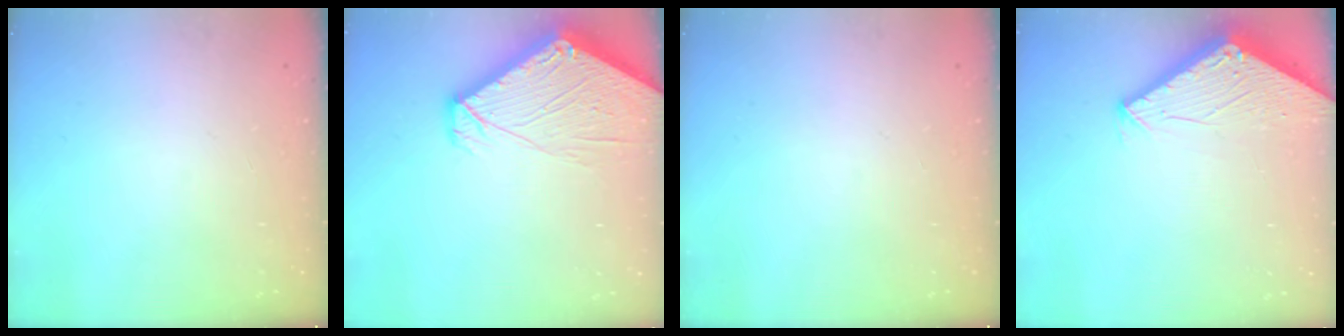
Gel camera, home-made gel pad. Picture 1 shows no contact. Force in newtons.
{"total": 9.8, "press": 9.7, "slide": 0.9}
{"total": 0.0}
{"total": 2.9, "press": 2.9, "slide": 0.2}